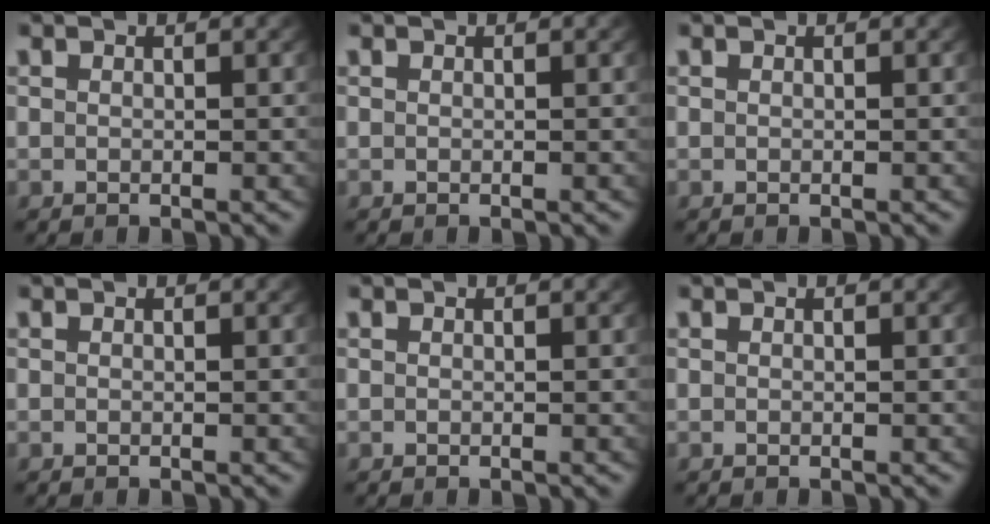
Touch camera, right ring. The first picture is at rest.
{"total": 0.0}
{"total": 0.0}
{"total": 0.0}
{"total": 0.0}
{"total": 0.0}